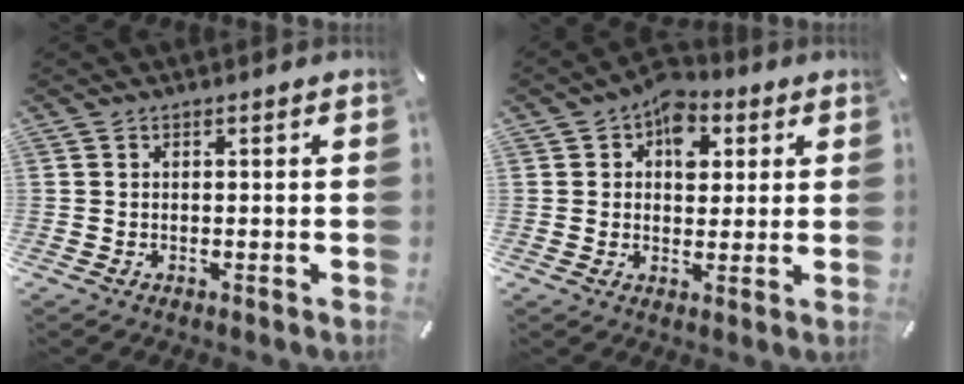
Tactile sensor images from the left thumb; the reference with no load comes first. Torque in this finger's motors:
{"motor_torque": [1.59, 1.77, 0.80, -0.77, 0.19]}